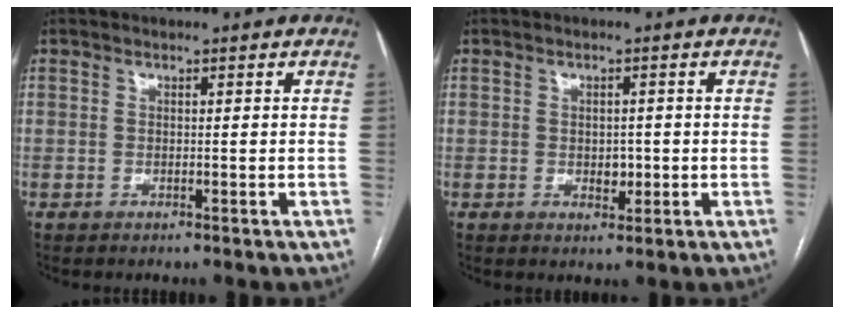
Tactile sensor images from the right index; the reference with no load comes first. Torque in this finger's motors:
{"motor_torque": [0.00, 0.05, 0.05, 0.00]}